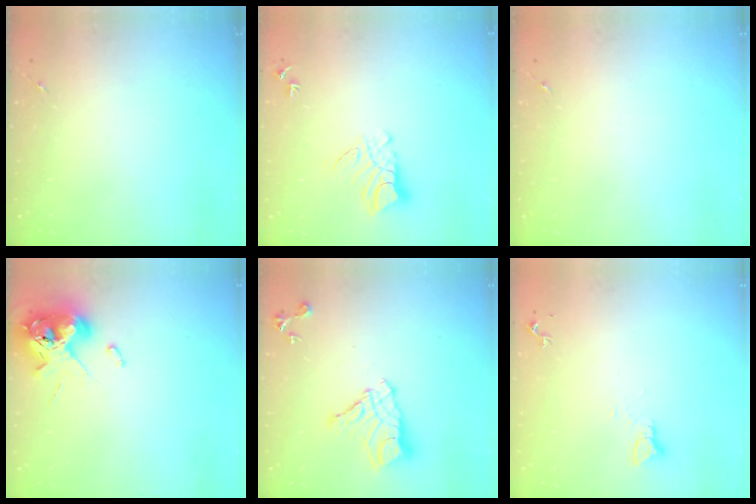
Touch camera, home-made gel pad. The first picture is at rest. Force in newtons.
{"total": 9.5, "press": 9.5, "slide": 0.9}
{"total": 0.0}
{"total": 12.2, "press": 12.0, "slide": 2.0}
{"total": 13.2, "press": 13.2, "slide": 1.3}
{"total": 2.2, "press": 2.2, "slide": 0.1}